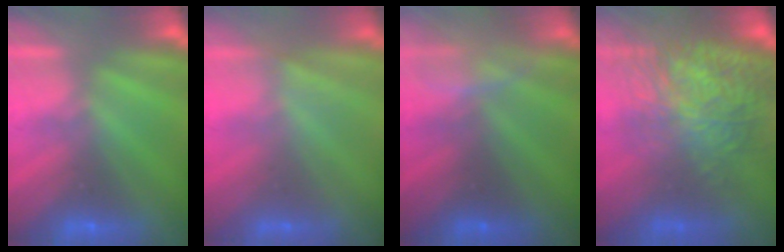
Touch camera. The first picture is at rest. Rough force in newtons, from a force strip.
{"total": 1.5}
{"total": 2.4}
{"total": 8.6}